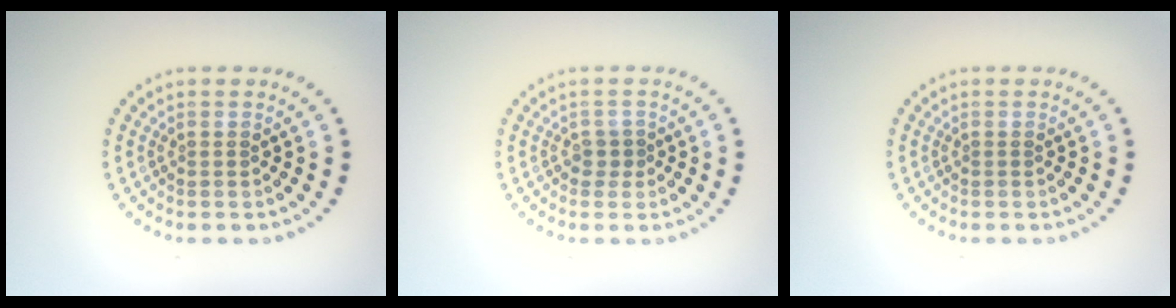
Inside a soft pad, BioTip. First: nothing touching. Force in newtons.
{"total": 0.9, "press": 0.7, "slide": 0.6}
{"total": 0.0}